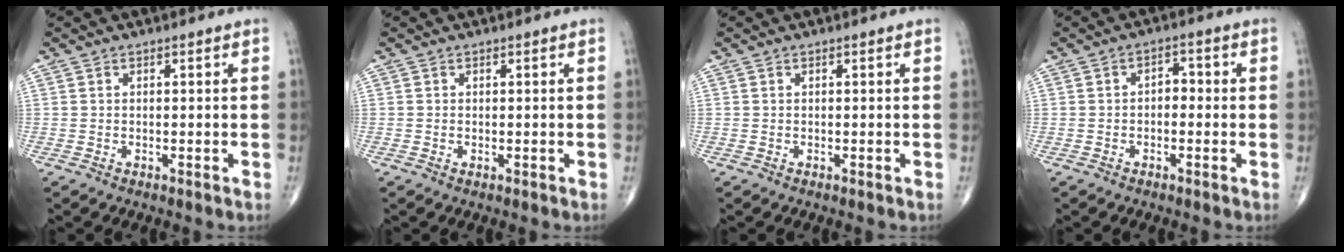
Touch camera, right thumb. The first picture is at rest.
{"total": 0.0}
{"total": 0.0}
{"total": 2.8, "force": [-0.4, 1.8, 2.2], "torque": [-0.018, 0.014, -0.013]}